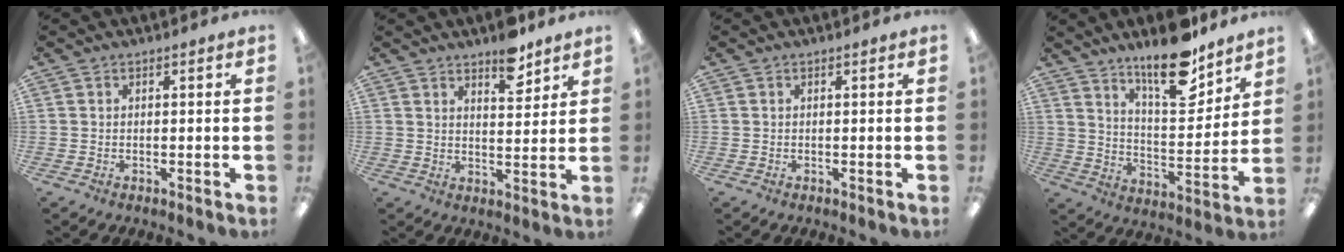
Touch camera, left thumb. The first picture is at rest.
{"total": 6.9, "force": [5.5, 2.6, 3.3], "torque": [-0.029, -0.038, 0.092]}
{"total": 0.0}
{"total": 16.5, "force": [12.8, 5.3, 8.9], "torque": [-0.130, -0.084, 0.215]}